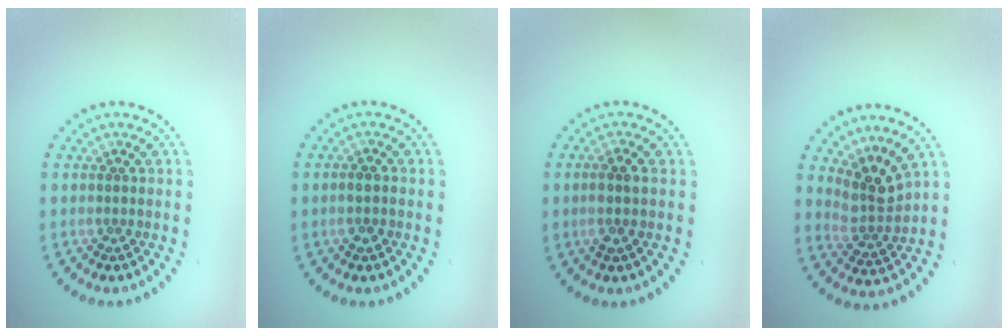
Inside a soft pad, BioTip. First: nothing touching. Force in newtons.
{"total": 1.5, "press": 1.4, "slide": 0.5}
{"total": 1.9, "press": 1.7, "slide": 0.8}
{"total": 3.3, "press": 2.3, "slide": 2.3}